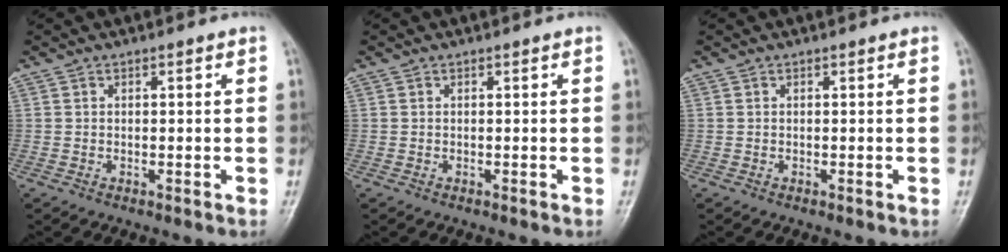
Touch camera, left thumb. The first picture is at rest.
{"total": 0.0}
{"total": 0.0}